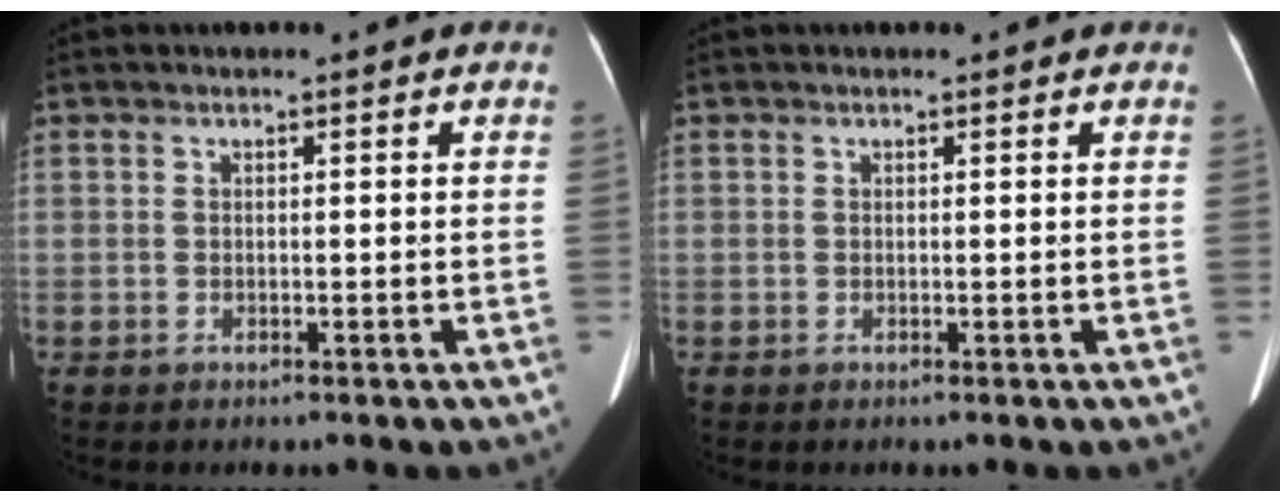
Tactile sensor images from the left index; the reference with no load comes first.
{"total": 0.5, "force": [0.5, 0.2, 0.1], "torque": [-0.008, 0.002, 0.003]}